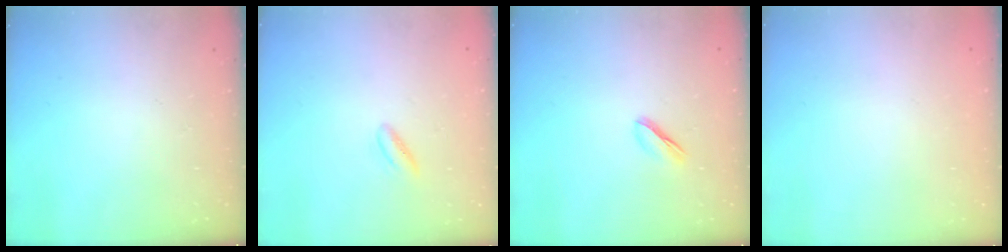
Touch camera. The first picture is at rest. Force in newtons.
{"total": 3.8, "press": 3.5, "slide": 1.5}
{"total": 3.1, "press": 3.0, "slide": 0.9}
{"total": 2.2, "press": 2.2, "slide": 0.1}